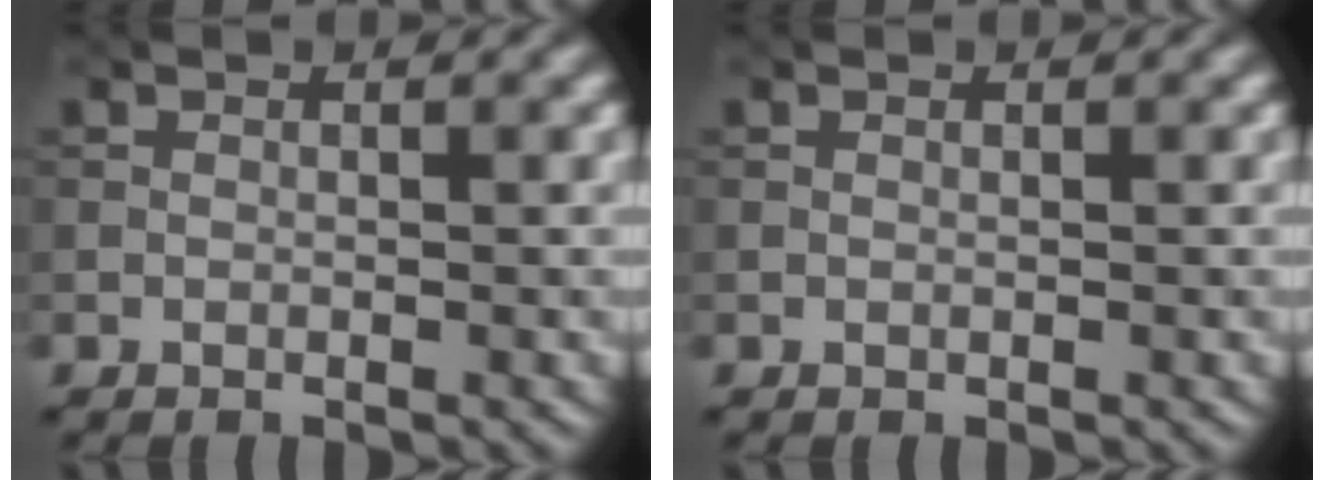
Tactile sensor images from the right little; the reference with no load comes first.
{"total": 0.0}